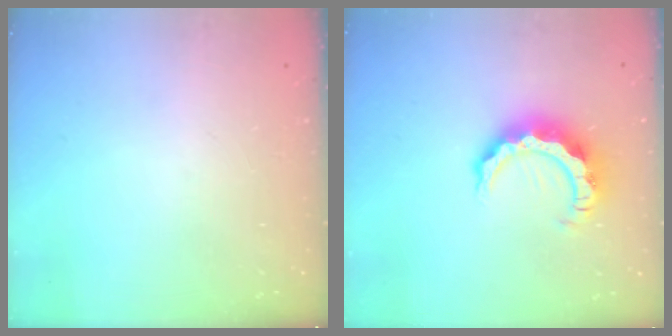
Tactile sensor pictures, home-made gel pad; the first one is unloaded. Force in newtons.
{"total": 9.9, "press": 9.8, "slide": 1.1}